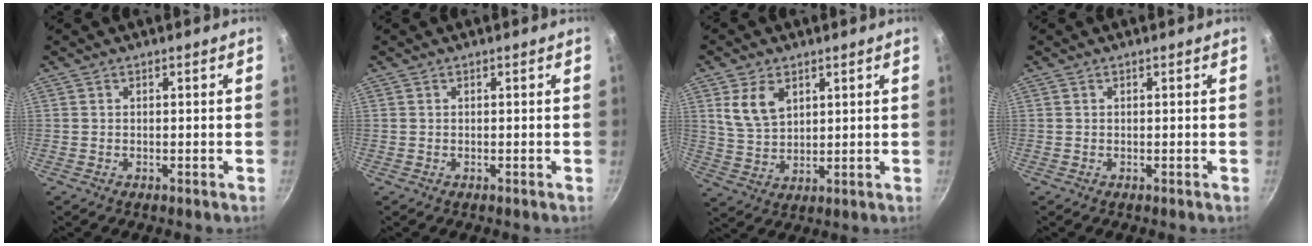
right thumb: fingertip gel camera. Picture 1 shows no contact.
{"total": 0.0}
{"total": 7.7, "force": [3.3, 5.0, 4.9], "torque": [-0.078, -0.016, 0.070]}
{"total": 0.0}